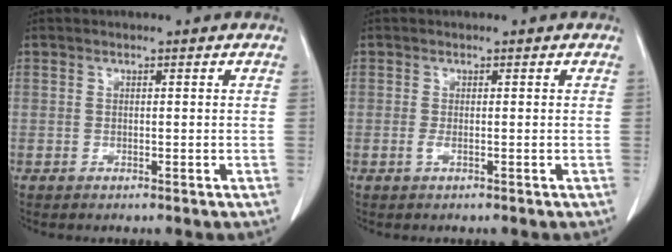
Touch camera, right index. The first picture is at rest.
{"total": 0.7, "force": [-0.3, -0.1, 0.6], "torque": [-0.014, -0.001, -0.006]}